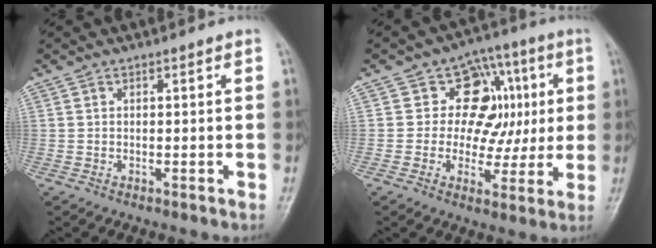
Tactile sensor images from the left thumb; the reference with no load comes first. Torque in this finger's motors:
{"motor_torque": [-0.35, 0.58, -0.12, 0.07, 0.02]}